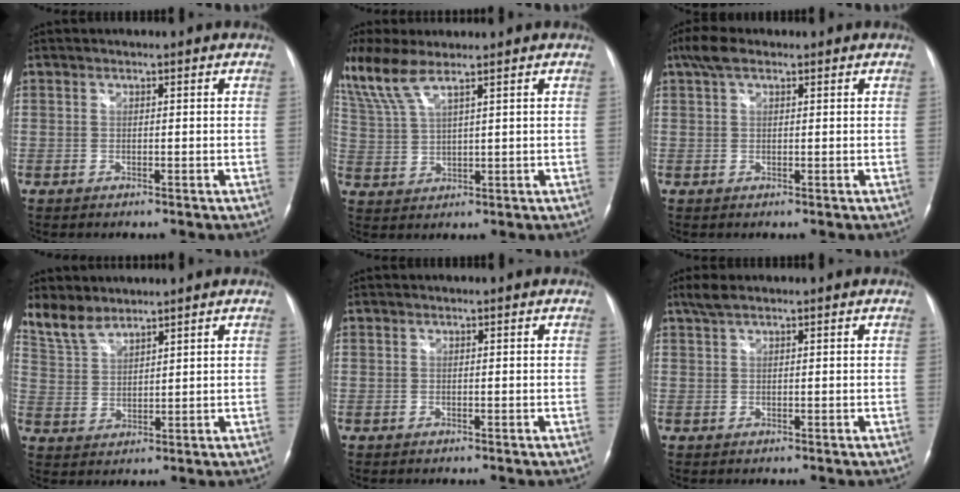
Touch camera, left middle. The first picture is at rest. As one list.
[{"total": 8.7, "force": [6.4, 1.4, 5.7], "torque": [-0.145, 0.012, 0.136]}, {"total": 3.5, "force": [2.3, 1.5, 2.3], "torque": [-0.056, 0.024, 0.045]}, {"total": 5.6, "force": [5.2, 1.7, 1.3], "torque": [-0.038, 0.012, 0.116]}, {"total": 0.0}, {"total": 2.2, "force": [1.7, 0.4, 1.3], "torque": [-0.034, 0.014, 0.036]}]